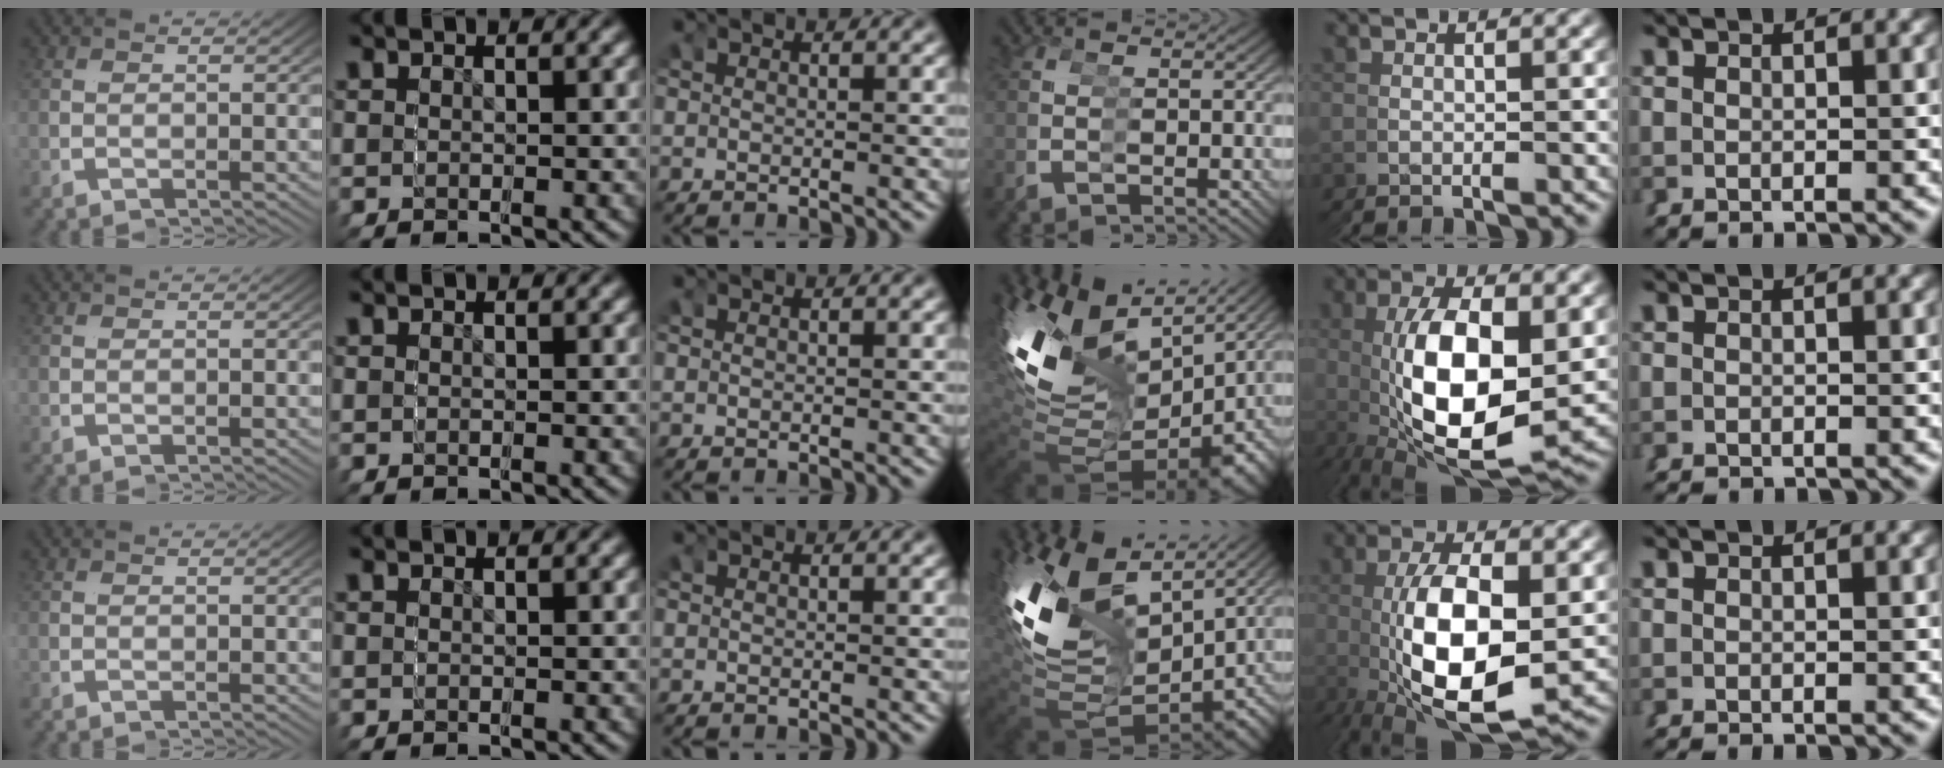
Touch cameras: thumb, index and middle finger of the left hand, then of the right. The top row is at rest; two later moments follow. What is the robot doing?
{"motion": "grasp_and_lifting", "object": "markers"}